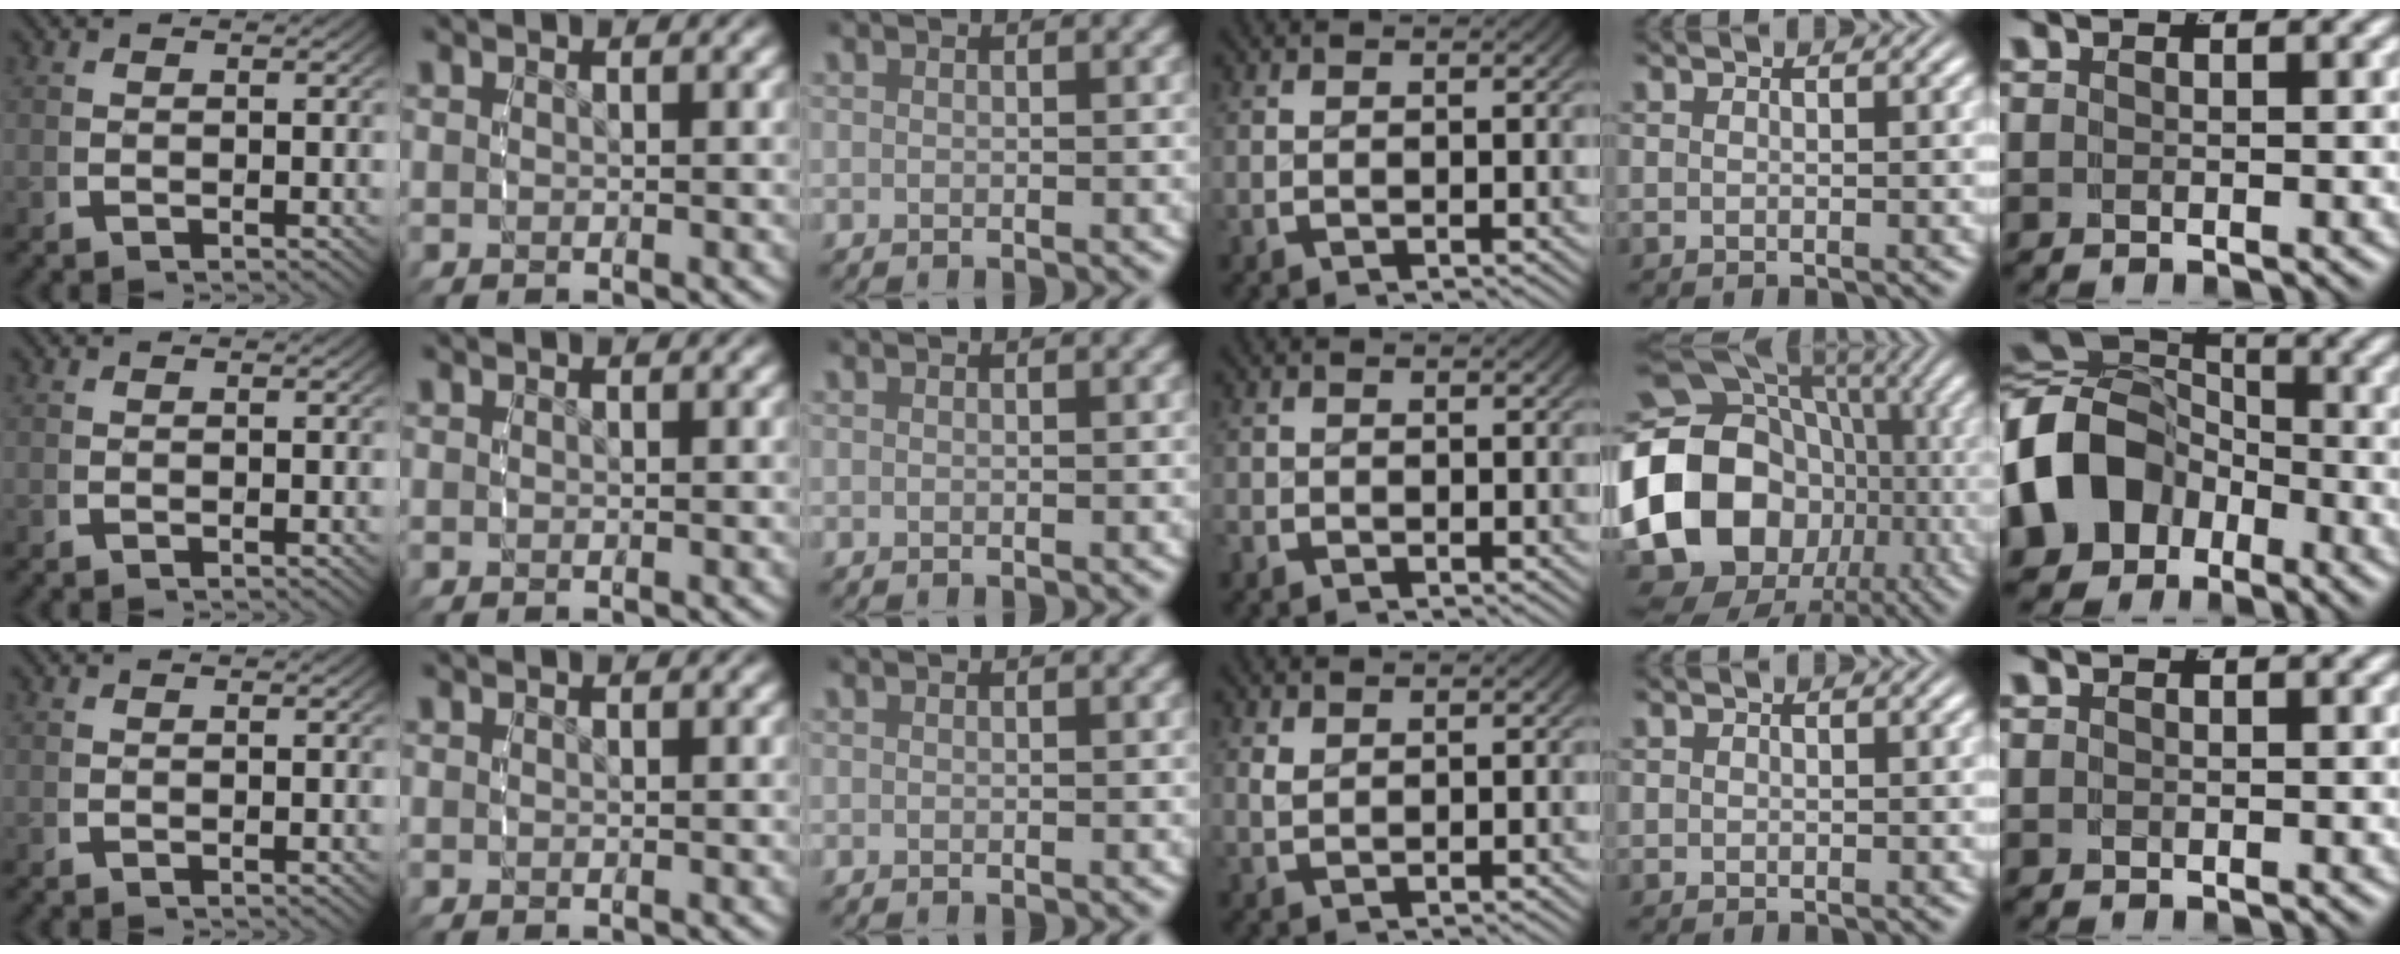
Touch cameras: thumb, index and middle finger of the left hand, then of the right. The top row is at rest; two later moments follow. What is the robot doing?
{"motion": "grasp_and_lifting", "object": "small bumper sticker"}